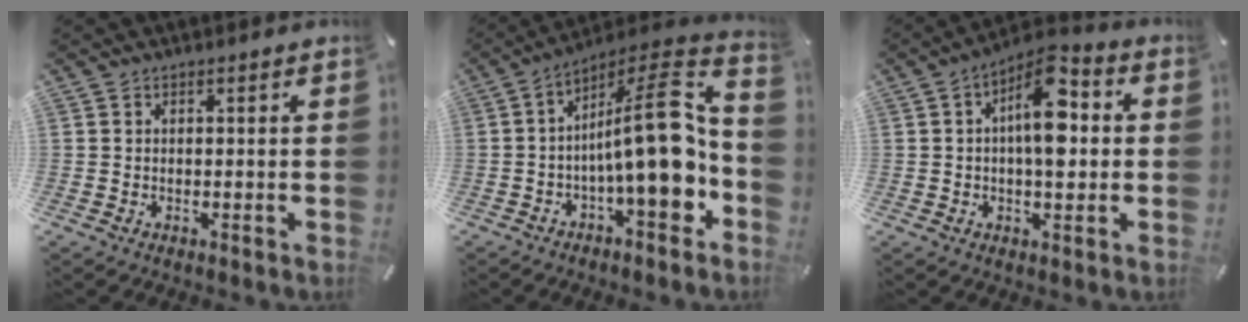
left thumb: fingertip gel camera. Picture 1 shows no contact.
{"total": 20.4, "force": [-2.7, 5.8, 19.4], "torque": [-0.308, -0.010, -0.052]}
{"total": 11.9, "force": [1.8, 5.4, 10.5], "torque": [-0.156, -0.010, 0.028]}